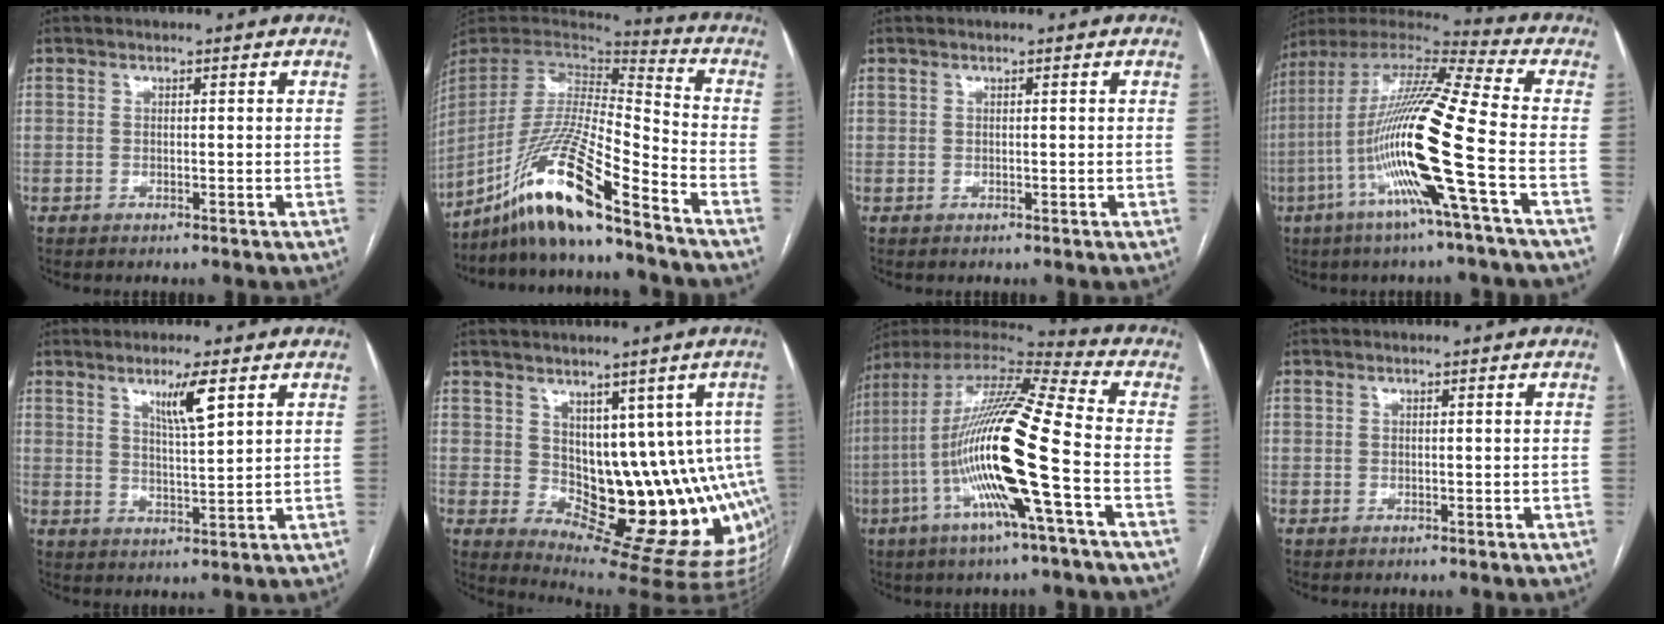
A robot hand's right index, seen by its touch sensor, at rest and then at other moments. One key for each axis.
{"total": 17.8, "fx": -13.0, "fy": 0.4, "fz": 12.1, "tx": -0.257, "ty": -0.015, "tz": -0.247}
{"total": 0.0}
{"total": 20.0, "fx": -5.7, "fy": -0.6, "fz": 19.2, "tx": -0.387, "ty": -0.013, "tz": -0.124}
{"total": 5.6, "fx": 3.2, "fy": 0.3, "fz": 4.7, "tx": -0.082, "ty": -0.010, "tz": 0.056}
{"total": 14.0, "fx": 1.1, "fy": 7.0, "fz": 12.0, "tx": -0.133, "ty": 0.003, "tz": 0.031}
{"total": 21.1, "fx": -4.9, "fy": 0.7, "fz": 20.5, "tx": -0.411, "ty": -0.012, "tz": -0.104}
{"total": 0.0}